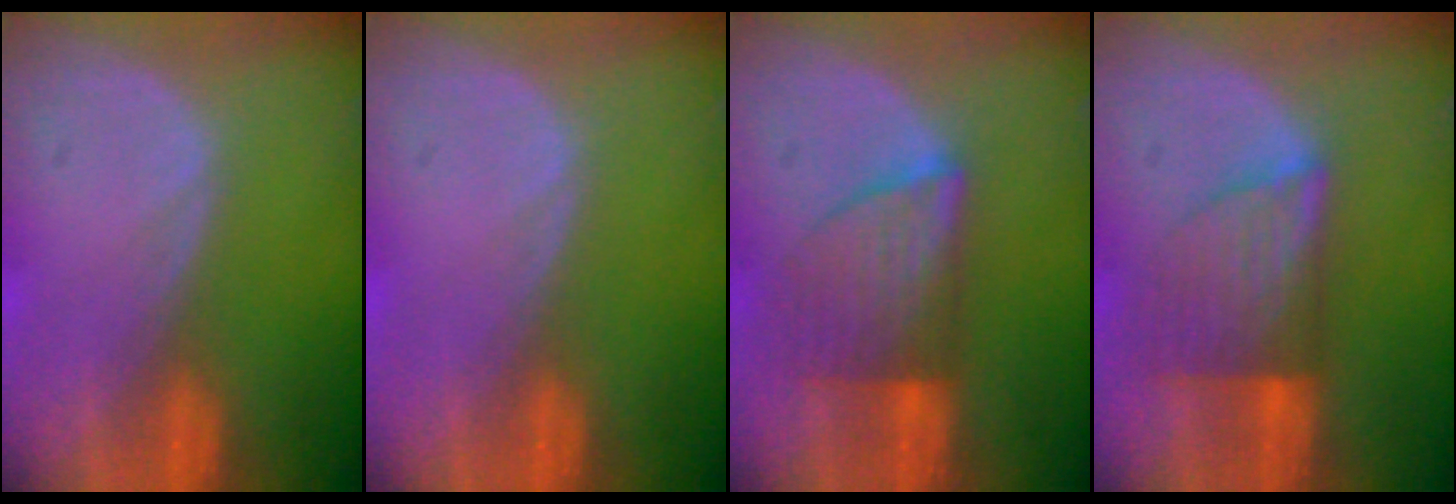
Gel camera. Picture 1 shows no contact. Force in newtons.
{"total": 0.0}
{"total": 6.3, "press": 6.2, "slide": 0.6}
{"total": 7.2, "press": 6.3, "slide": 3.4}